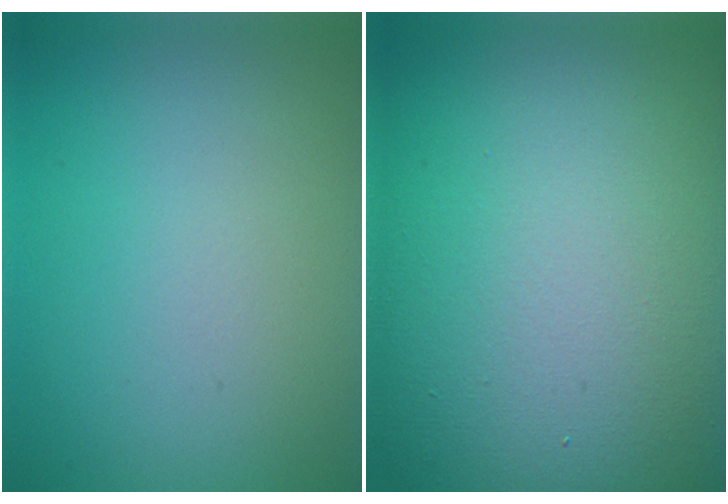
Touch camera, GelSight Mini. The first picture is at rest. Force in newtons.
{"total": 20.6, "press": 20.6, "slide": 1.3}